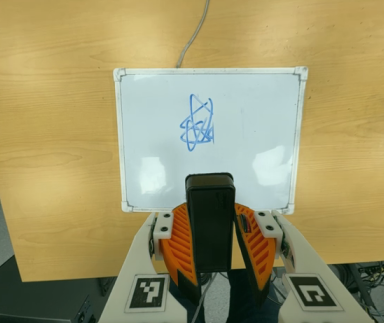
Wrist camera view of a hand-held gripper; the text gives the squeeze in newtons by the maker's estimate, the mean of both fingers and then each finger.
{"total": 7.7, "left": 7.6, "right": 7.9}